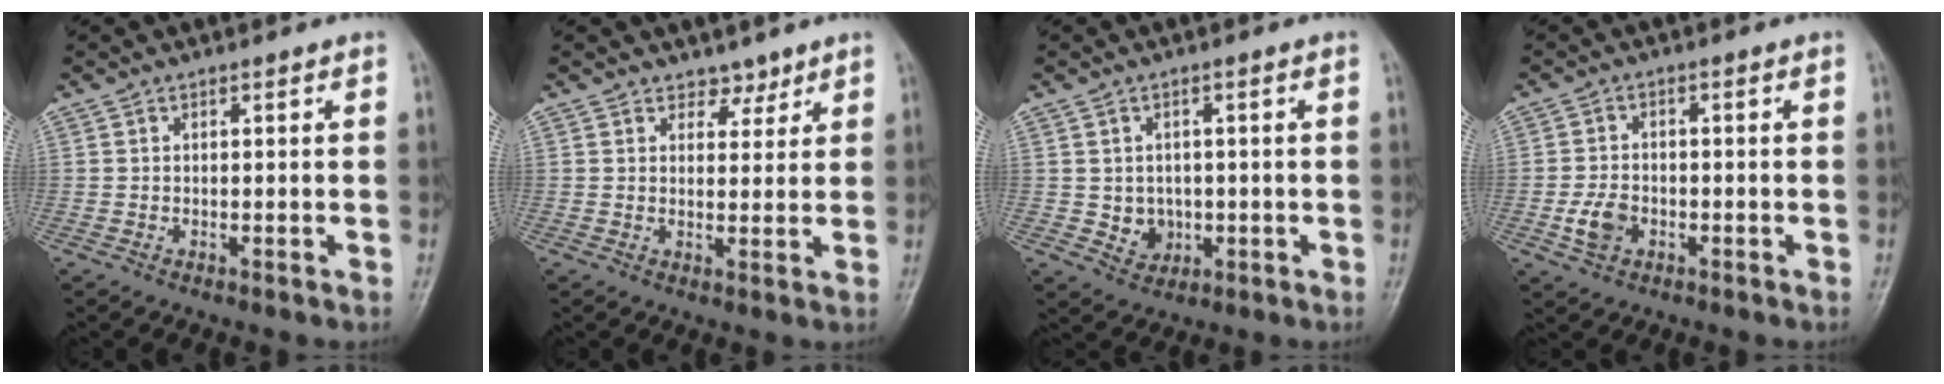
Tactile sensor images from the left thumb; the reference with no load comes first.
{"total": 3.0, "force": [2.4, 1.7, 0.6], "torque": [0.016, -0.015, 0.032]}
{"total": 4.5, "force": [-0.3, 4.0, 2.0], "torque": [-0.011, 0.002, 0.005]}
{"total": 4.8, "force": [-1.6, 3.4, 2.9], "torque": [-0.052, 0.009, -0.031]}